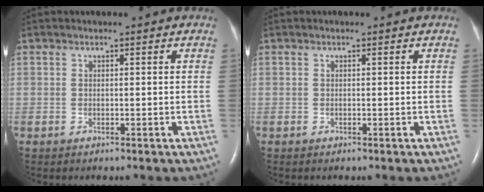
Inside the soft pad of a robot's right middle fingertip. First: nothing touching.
{"total": 0.0}